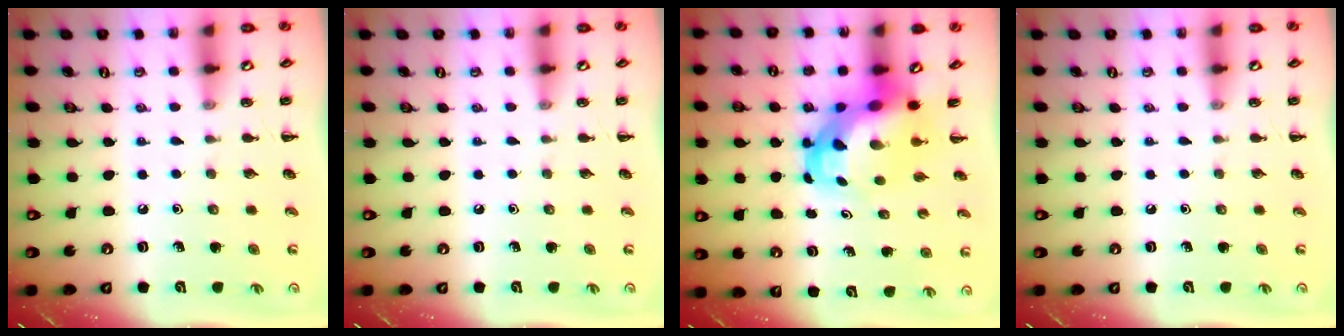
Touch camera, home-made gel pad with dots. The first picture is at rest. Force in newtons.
{"total": 0.0}
{"total": 7.1, "press": 6.9, "slide": 1.7}
{"total": 0.0}